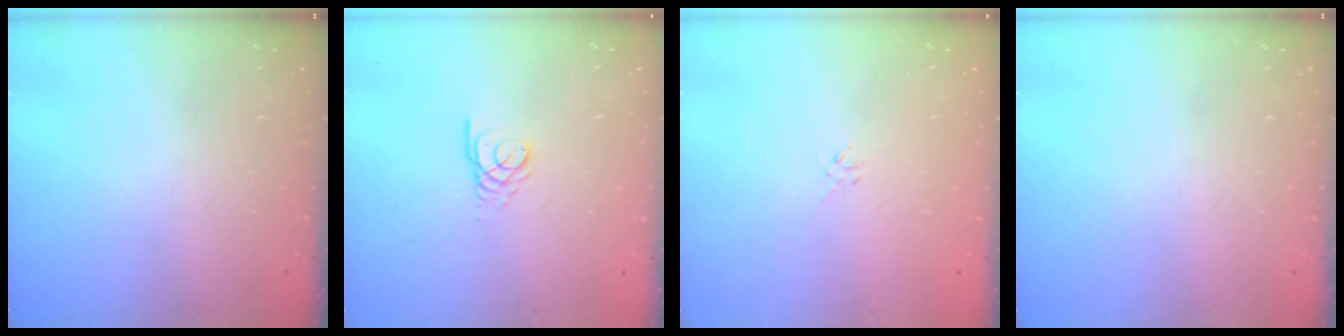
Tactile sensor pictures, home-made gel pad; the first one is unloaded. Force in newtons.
{"total": 2.4, "press": 2.4, "slide": 0.1}
{"total": 1.3, "press": 1.2, "slide": 0.5}
{"total": 0.0}